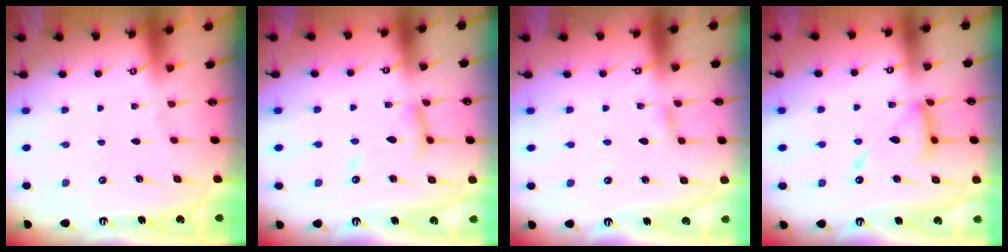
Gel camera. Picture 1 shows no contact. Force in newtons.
{"total": 11.3, "press": 11.3, "slide": 1.1}
{"total": 2.3, "press": 2.3, "slide": 0.1}
{"total": 13.8, "press": 13.7, "slide": 1.4}